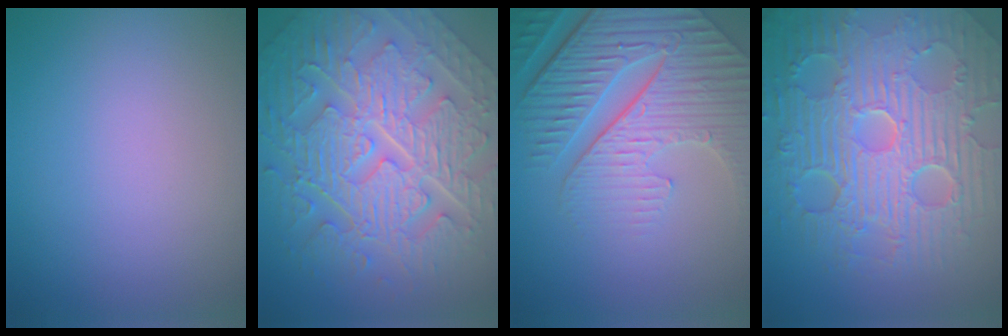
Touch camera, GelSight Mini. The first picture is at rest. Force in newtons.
{"total": 11.1, "press": 7.6, "slide": 8.1}
{"total": 8.0, "press": 6.2, "slide": 5.1}
{"total": 11.5, "press": 7.4, "slide": 8.8}